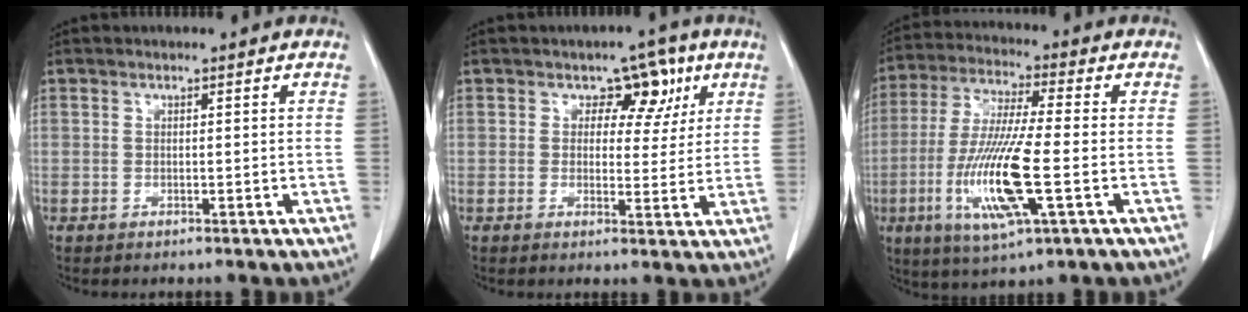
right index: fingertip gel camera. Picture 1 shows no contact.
{"total": 5.7, "force": [2.5, 4.0, 3.2], "torque": [-0.022, 0.008, 0.030]}
{"total": 14.3, "force": [-3.7, 1.3, 13.7], "torque": [-0.283, -0.018, -0.070]}